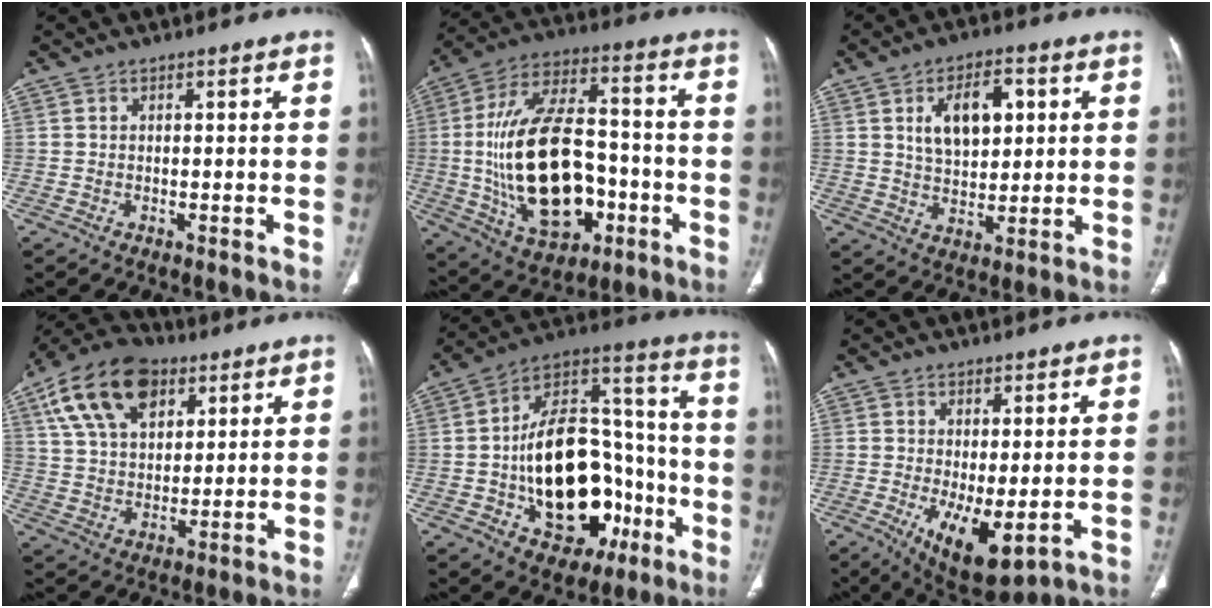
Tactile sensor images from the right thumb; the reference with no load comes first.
{"total": 24.8, "force": [-4.5, 14.1, 19.9], "torque": [-0.353, 0.030, -0.058]}
{"total": 10.6, "force": [3.1, 6.0, 8.1], "torque": [-0.109, -0.004, 0.055]}
{"total": 17.7, "force": [8.3, 10.6, 11.5], "torque": [-0.191, -0.007, 0.147]}
{"total": 26.7, "force": [-6.4, 16.6, 20.0], "torque": [-0.287, 0.050, -0.083]}
{"total": 9.7, "force": [-2.0, 3.9, 8.6], "torque": [-0.143, -0.025, -0.018]}